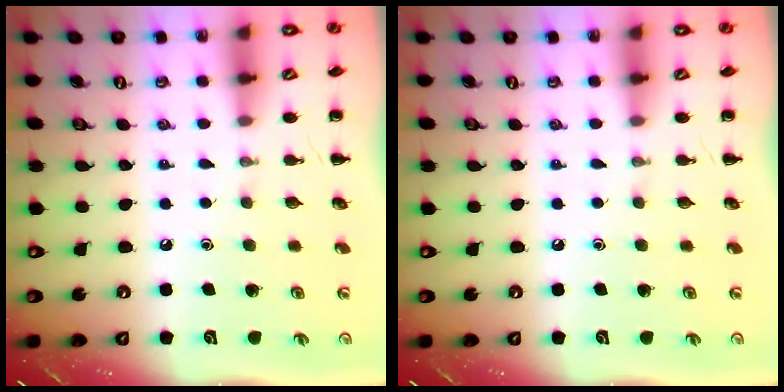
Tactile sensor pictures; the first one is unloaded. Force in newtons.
{"total": 0.0}